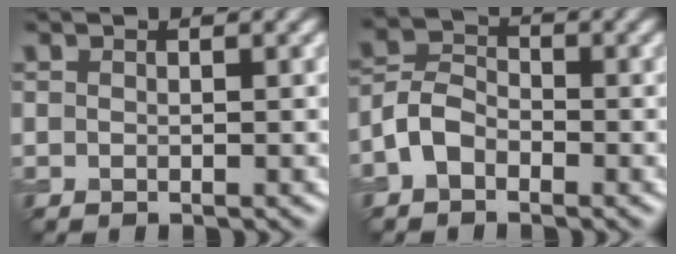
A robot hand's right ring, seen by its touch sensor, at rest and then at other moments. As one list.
[{"total": 3.2, "force": [-1.6, 2.1, 1.8], "torque": [-0.034, 0.009, -0.041]}]